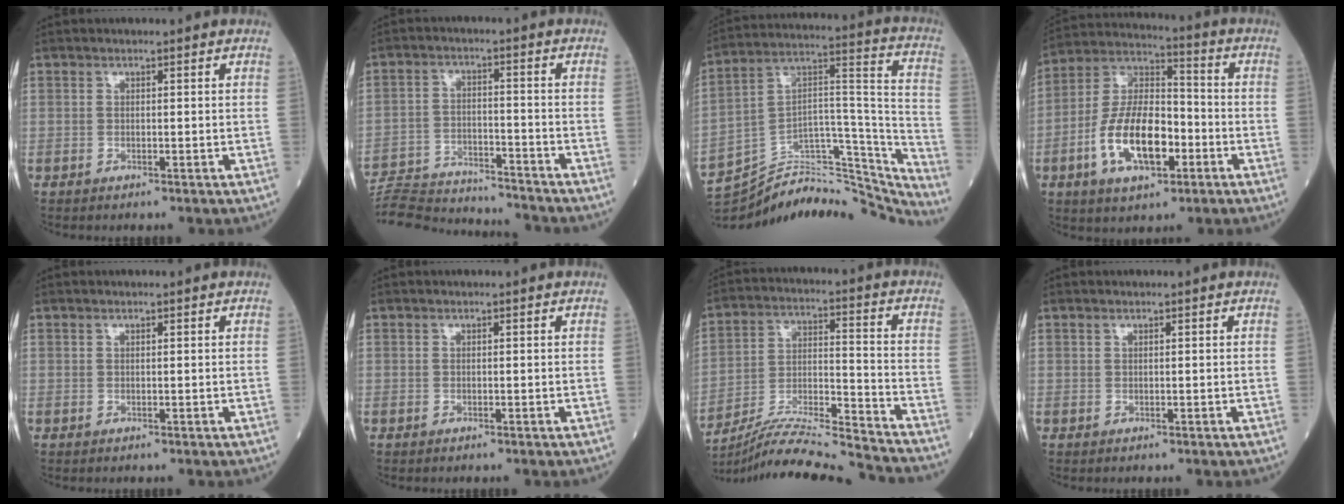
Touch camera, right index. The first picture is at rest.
{"total": 16.4, "force": [-15.9, 0.9, 3.7], "torque": [-0.069, 0.002, -0.243]}
{"total": 28.1, "force": [-26.8, 4.0, 7.6], "torque": [-0.098, 0.038, -0.395]}
{"total": 14.3, "force": [-4.6, 6.3, 12.0], "torque": [-0.240, 0.012, -0.079]}
{"total": 0.0}
{"total": 0.0}
{"total": 19.1, "force": [-18.2, -1.2, 5.6], "torque": [-0.116, -0.007, -0.299]}
{"total": 0.0}